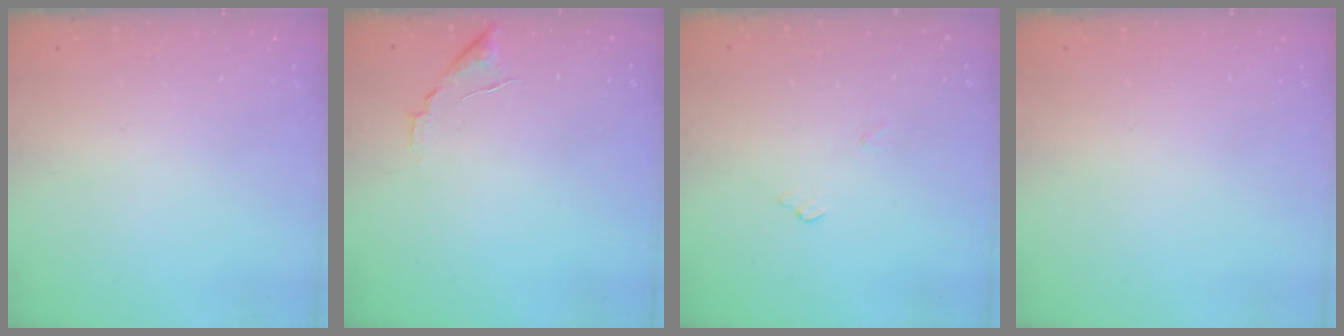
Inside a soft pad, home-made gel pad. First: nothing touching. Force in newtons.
{"total": 7.7, "press": 7.7, "slide": 0.3}
{"total": 5.5, "press": 5.5, "slide": 0.5}
{"total": 0.0}